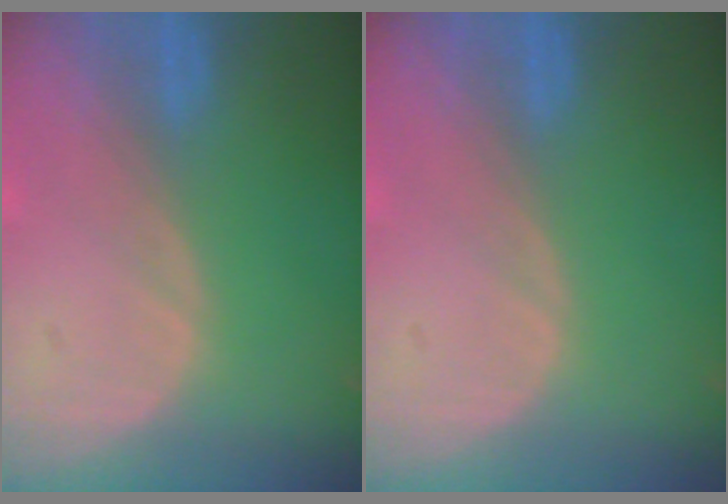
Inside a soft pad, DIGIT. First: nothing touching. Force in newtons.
{"total": 0.0}